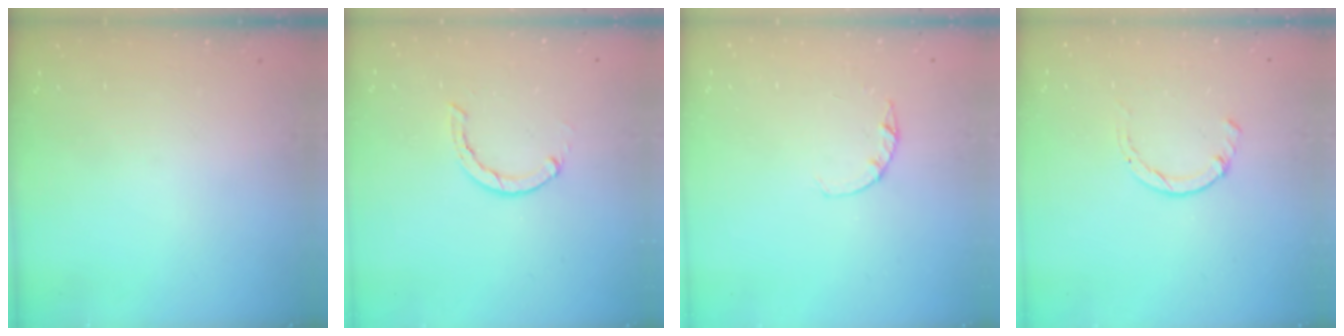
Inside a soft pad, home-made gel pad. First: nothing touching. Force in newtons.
{"total": 2.1, "press": 2.1, "slide": 0.3}
{"total": 2.2, "press": 2.2, "slide": 0.4}
{"total": 1.7, "press": 1.7, "slide": 0.3}